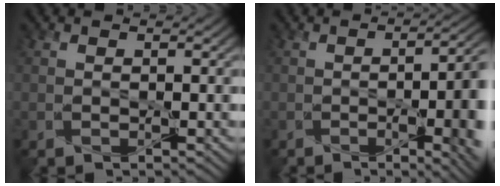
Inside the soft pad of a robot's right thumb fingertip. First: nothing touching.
{"total": 10.1, "force": [-2.7, 3.5, 9.0], "torque": [-0.089, -0.015, -0.029]}